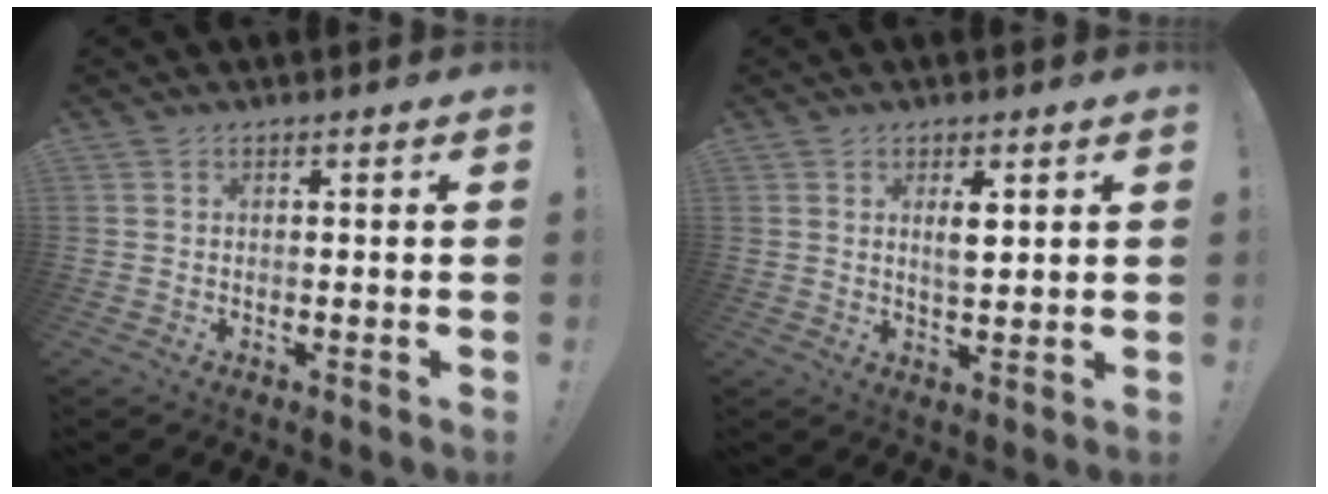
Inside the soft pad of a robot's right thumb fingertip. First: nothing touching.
{"total": 4.4, "force": [1.7, 1.6, 3.8], "torque": [-0.060, -0.010, 0.025]}